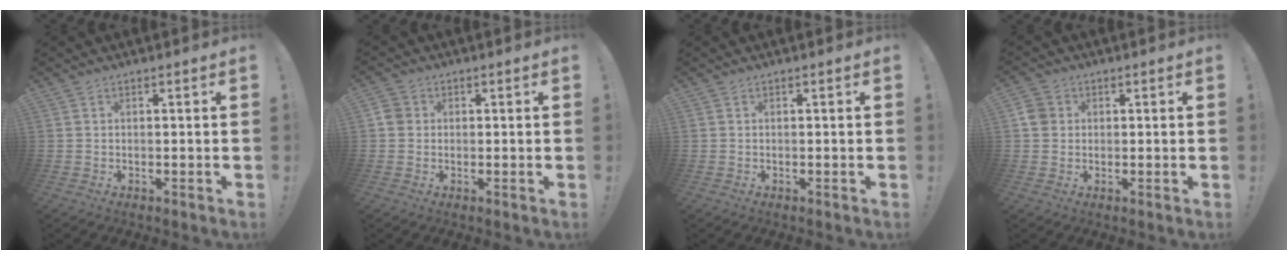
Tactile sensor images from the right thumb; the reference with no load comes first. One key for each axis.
{"total": 3.4, "fx": 0.3, "fy": 3.1, "fz": 1.3, "tx": -0.017, "ty": 0.009, "tz": 0.008}
{"total": 0.0}
{"total": 4.3, "fx": 0.9, "fy": 4.0, "fz": 1.5, "tx": -0.017, "ty": 0.007, "tz": 0.019}